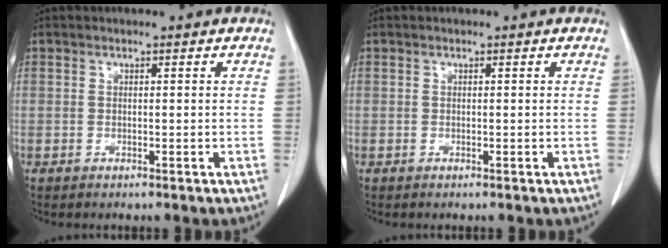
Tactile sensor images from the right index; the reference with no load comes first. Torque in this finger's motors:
{"motor_torque": [0.00, 0.00, 0.00, 0.00]}